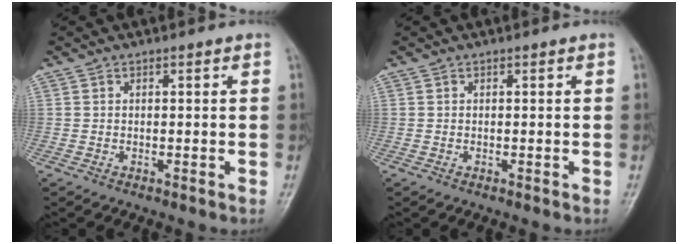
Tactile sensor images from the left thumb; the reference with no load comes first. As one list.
[{"total": 0.0}]